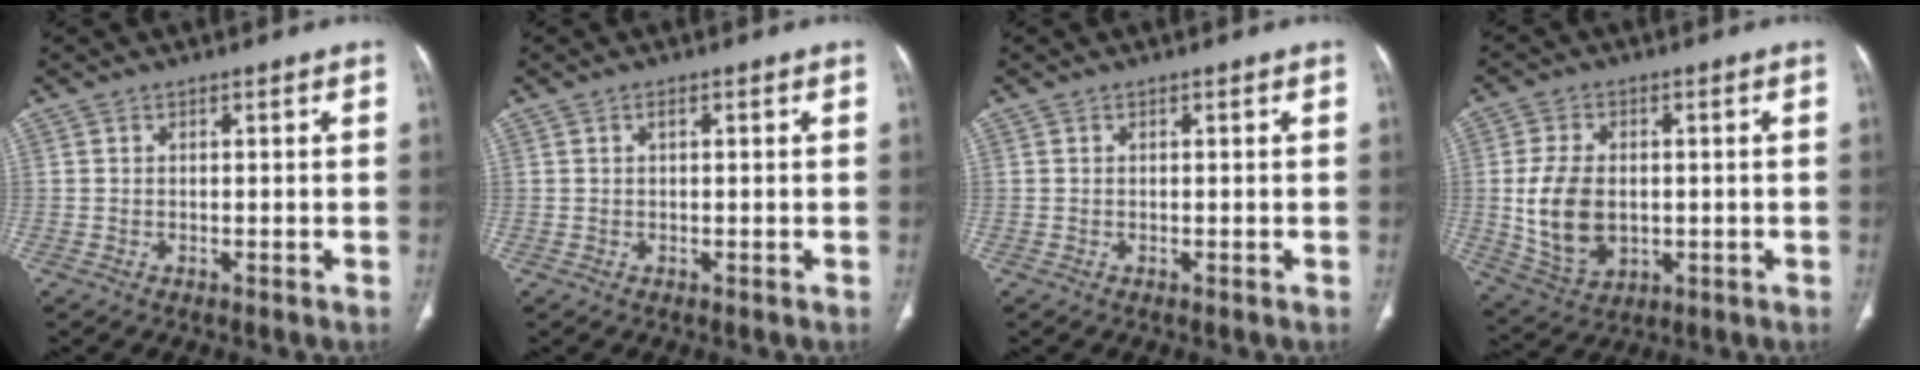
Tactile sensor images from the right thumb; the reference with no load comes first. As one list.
[{"total": 0.8, "force": [0.3, 0.3, 0.7], "torque": [-0.012, 0.002, 0.004]}, {"total": 0.0}, {"total": 11.6, "force": [-0.4, 7.8, 8.5], "torque": [-0.154, -0.003, 0.008]}]